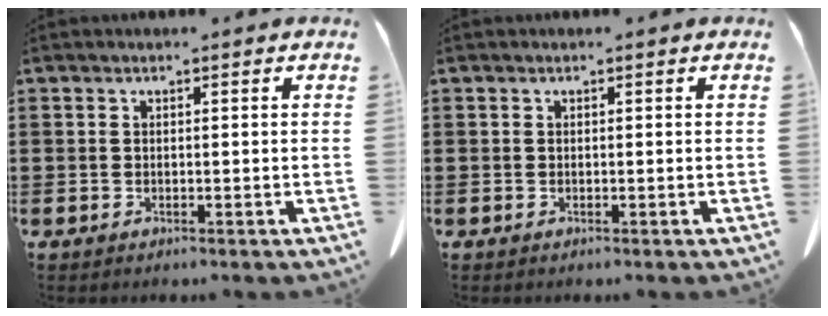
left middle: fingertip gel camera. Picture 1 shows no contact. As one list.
[{"total": 0.0}]